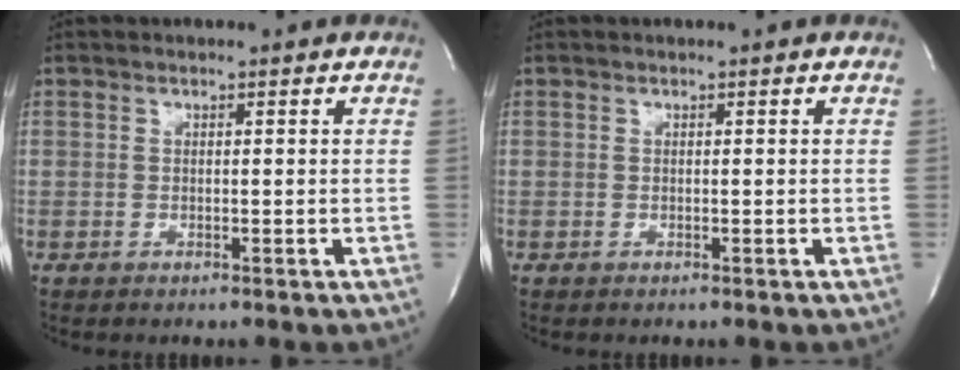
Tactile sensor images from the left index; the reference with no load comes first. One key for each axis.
{"total": 0.0}